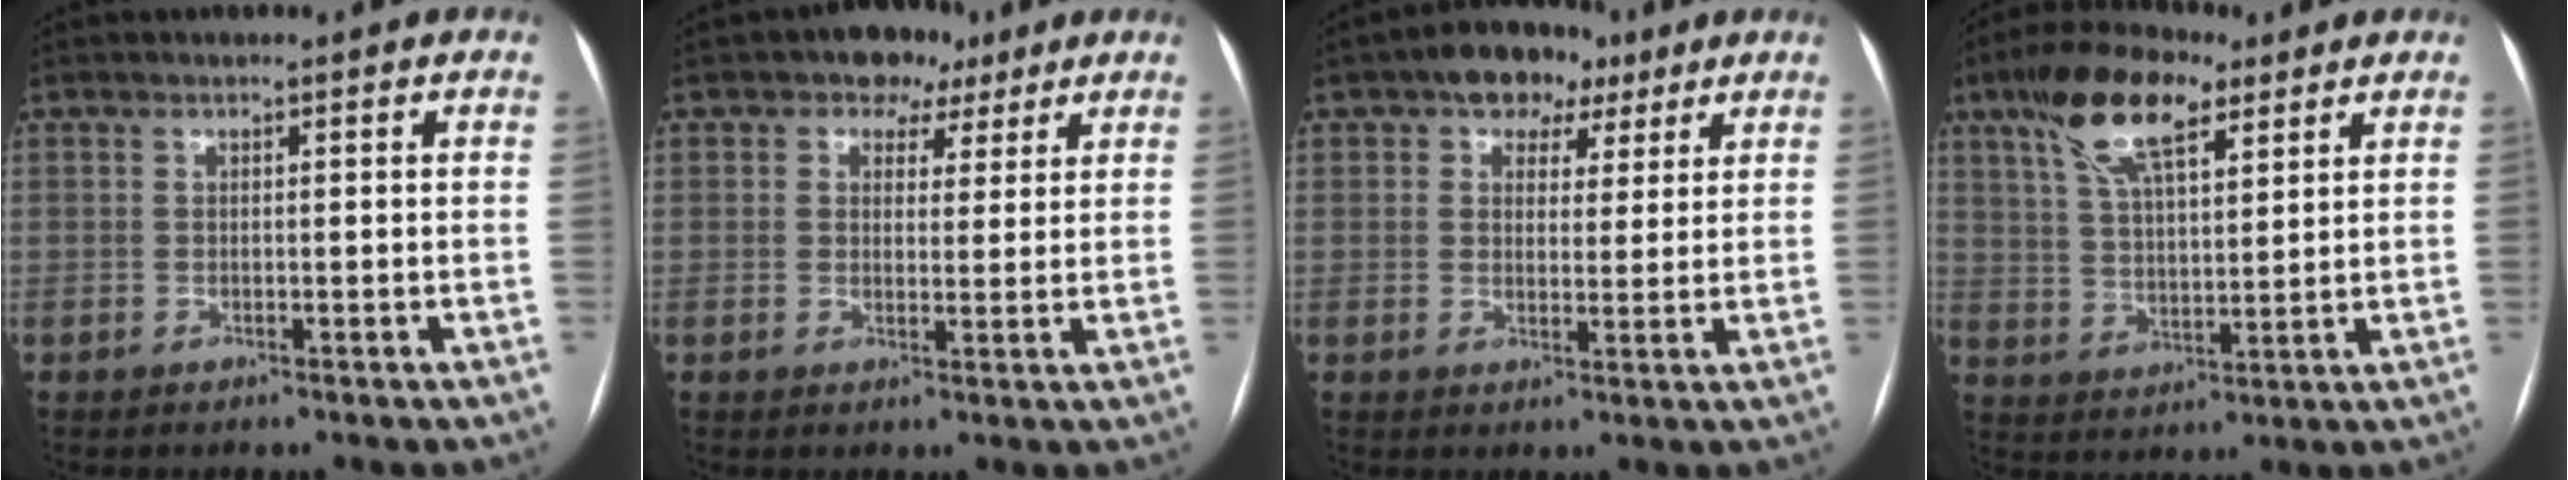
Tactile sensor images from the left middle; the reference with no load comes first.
{"total": 5.0, "force": [3.2, 3.5, 1.8], "torque": [-0.017, 0.015, 0.045]}
{"total": 7.4, "force": [4.4, 4.7, 3.6], "torque": [-0.045, 0.025, 0.065]}
{"total": 12.5, "force": [7.4, 4.2, 9.1], "torque": [-0.177, 0.023, 0.137]}